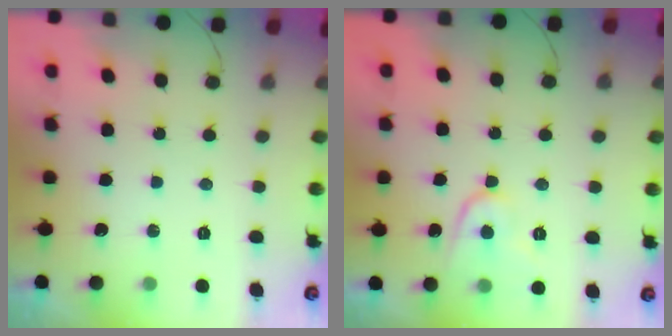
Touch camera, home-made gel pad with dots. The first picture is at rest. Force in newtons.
{"total": 9.0, "press": 8.9, "slide": 0.9}